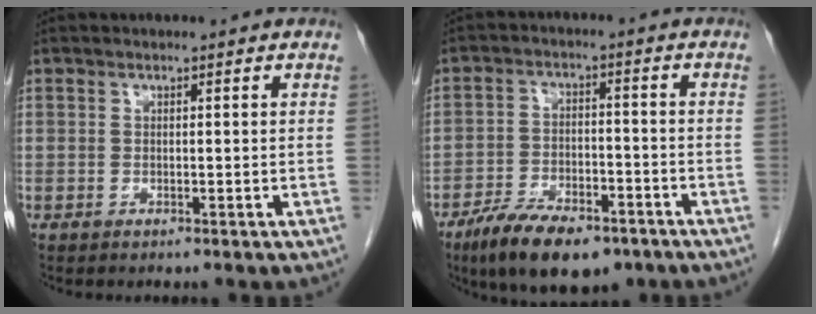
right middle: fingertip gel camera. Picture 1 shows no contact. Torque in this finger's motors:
{"motor_torque": [1.20, -0.94, 0.44, 0.13]}